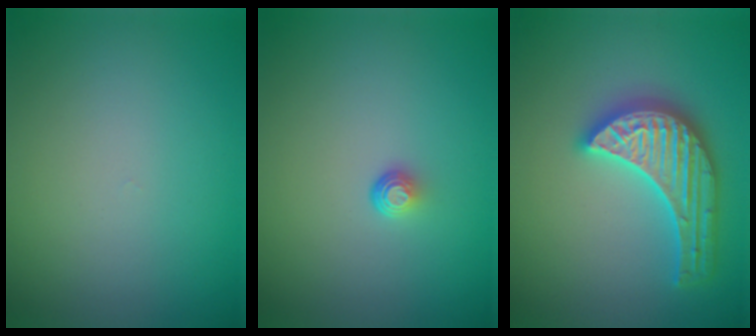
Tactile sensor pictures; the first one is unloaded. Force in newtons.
{"total": 1.0, "press": 0.6, "slide": 0.8}
{"total": 5.7, "press": 5.6, "slide": 0.6}